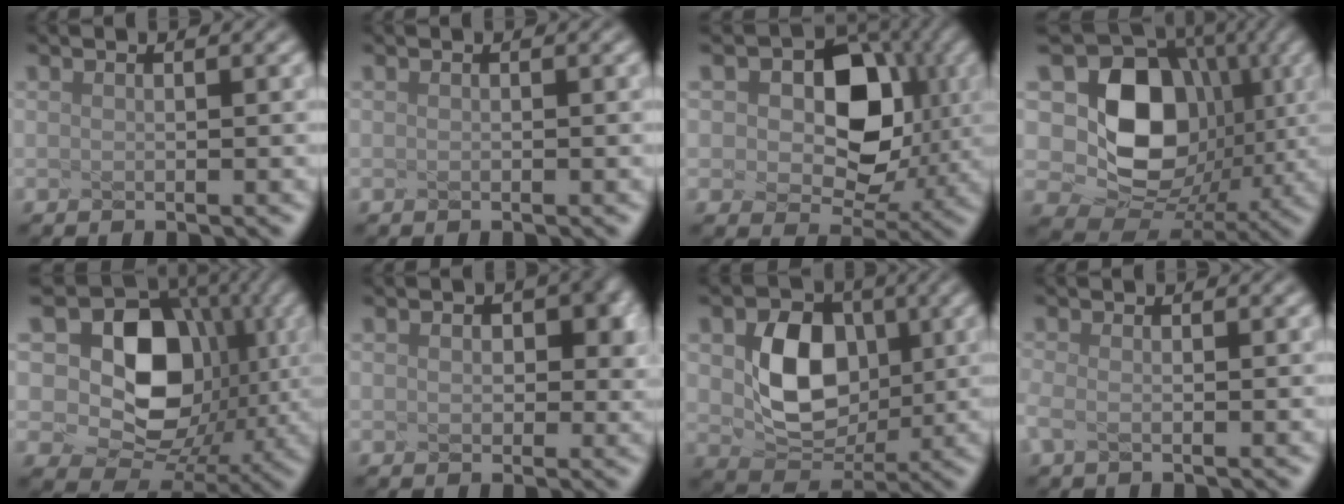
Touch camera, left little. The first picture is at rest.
{"total": 0.0}
{"total": 7.7, "force": [0.6, 5.7, 5.3], "torque": [-0.107, -0.011, 0.039]}
{"total": 8.6, "force": [-0.4, 7.2, 4.6], "torque": [-0.111, -0.024, 0.032]}
{"total": 10.5, "force": [0.8, 8.5, 6.1], "torque": [-0.120, -0.013, 0.045]}
{"total": 2.1, "force": [-0.1, 1.4, 1.5], "torque": [-0.050, -0.009, 0.040]}
{"total": 5.2, "force": [-0.6, 4.0, 3.4], "torque": [-0.099, -0.015, 0.036]}
{"total": 1.3, "force": [-1.1, -0.6, 0.0], "torque": [-0.027, 0.000, 0.010]}